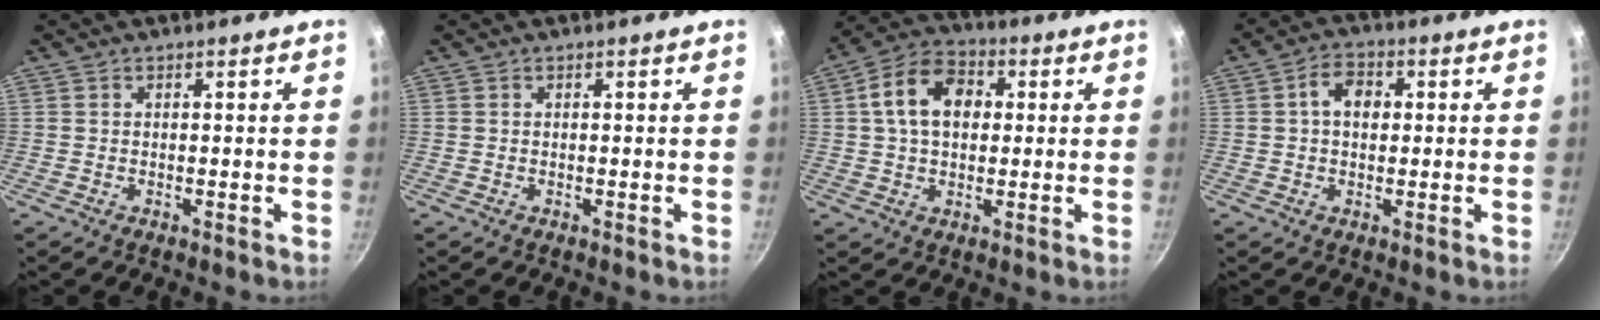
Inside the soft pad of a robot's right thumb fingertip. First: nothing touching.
{"total": 0.0}
{"total": 11.6, "force": [2.0, 8.2, 8.0], "torque": [-0.114, 0.019, 0.020]}
{"total": 5.6, "force": [0.8, 3.9, 3.8], "torque": [-0.046, 0.011, 0.007]}